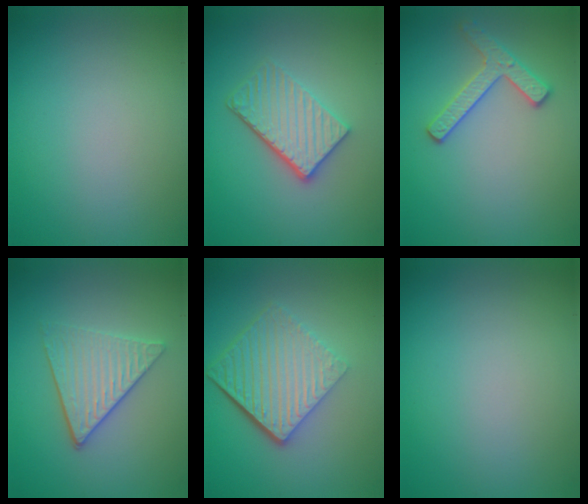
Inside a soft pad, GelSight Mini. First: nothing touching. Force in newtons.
{"total": 4.4, "press": 3.5, "slide": 2.7}
{"total": 2.5, "press": 2.4, "slide": 0.5}
{"total": 3.8, "press": 3.3, "slide": 2.0}
{"total": 6.8, "press": 4.4, "slide": 5.2}
{"total": 0.0}